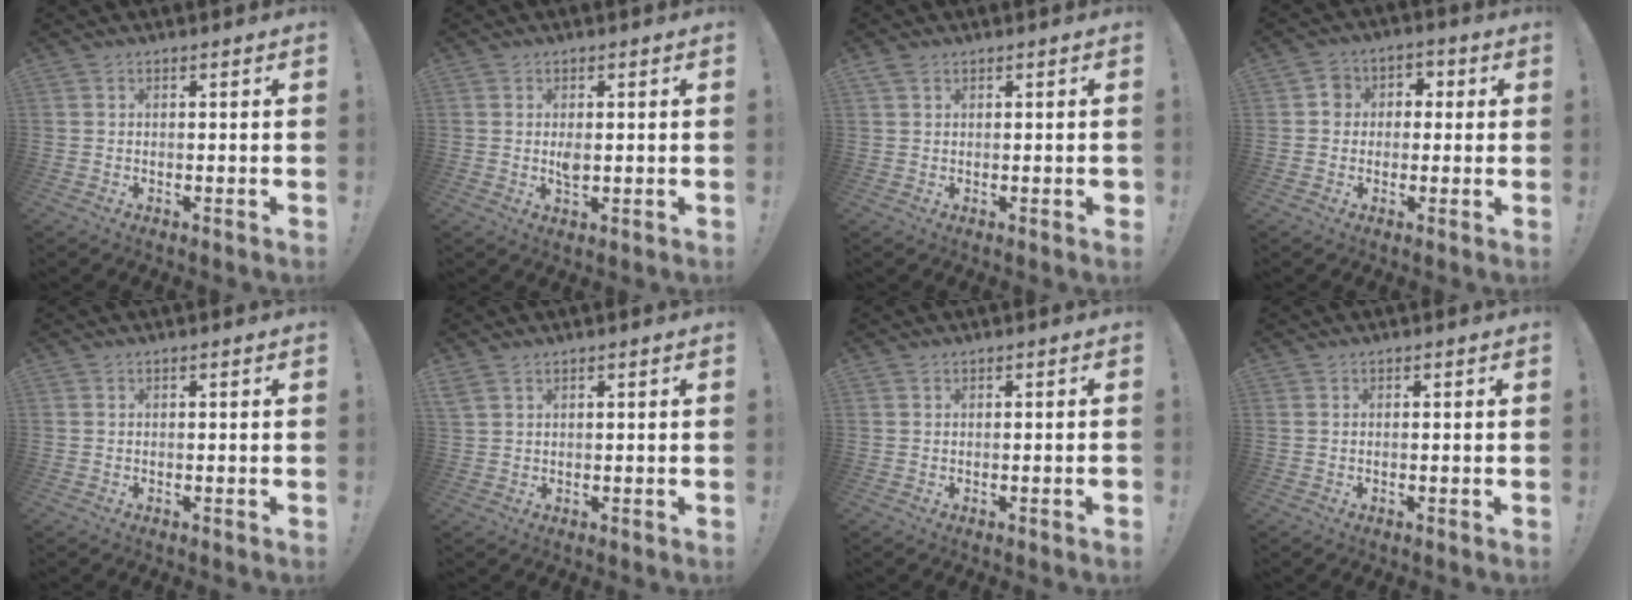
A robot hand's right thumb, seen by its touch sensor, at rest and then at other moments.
{"total": 2.7, "force": [0.3, 1.3, 2.3], "torque": [-0.030, -0.004, 0.002]}
{"total": 1.8, "force": [0.7, 0.8, 1.5], "torque": [-0.022, -0.001, 0.013]}
{"total": 6.3, "force": [-0.6, 5.9, 1.9], "torque": [-0.021, 0.021, -0.012]}
{"total": 0.0}
{"total": 2.1, "force": [1.3, 0.7, 1.4], "torque": [-0.030, 0.000, 0.025]}
{"total": 1.2, "force": [-0.5, -0.2, 1.1], "torque": [-0.019, 0.001, -0.009]}
{"total": 0.0}